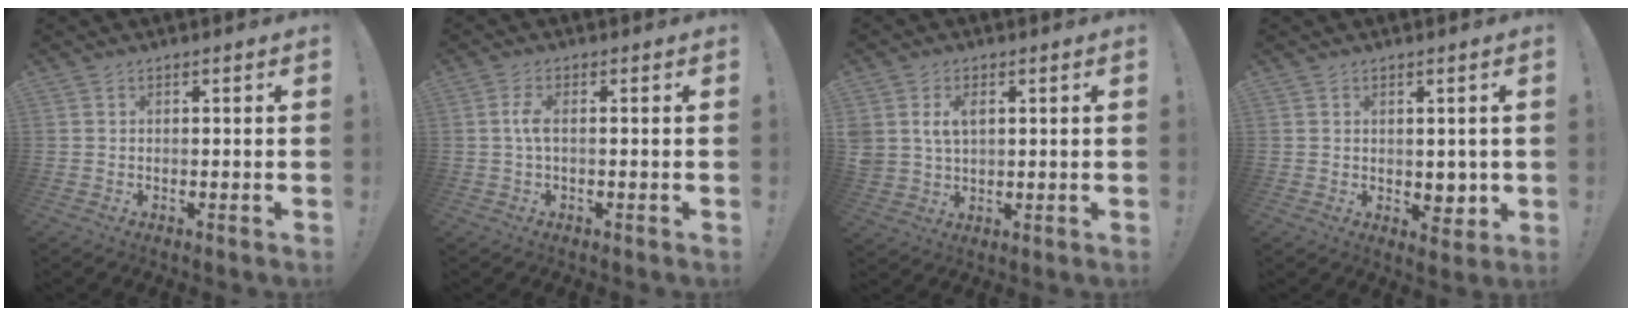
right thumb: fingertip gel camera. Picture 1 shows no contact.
{"total": 3.6, "force": [0.1, 1.1, 3.5], "torque": [-0.072, 0.005, -0.001]}
{"total": 5.5, "force": [2.0, 3.9, 3.2], "torque": [-0.061, 0.002, 0.038]}
{"total": 4.6, "force": [0.9, 3.9, 2.2], "torque": [-0.004, -0.010, 0.016]}